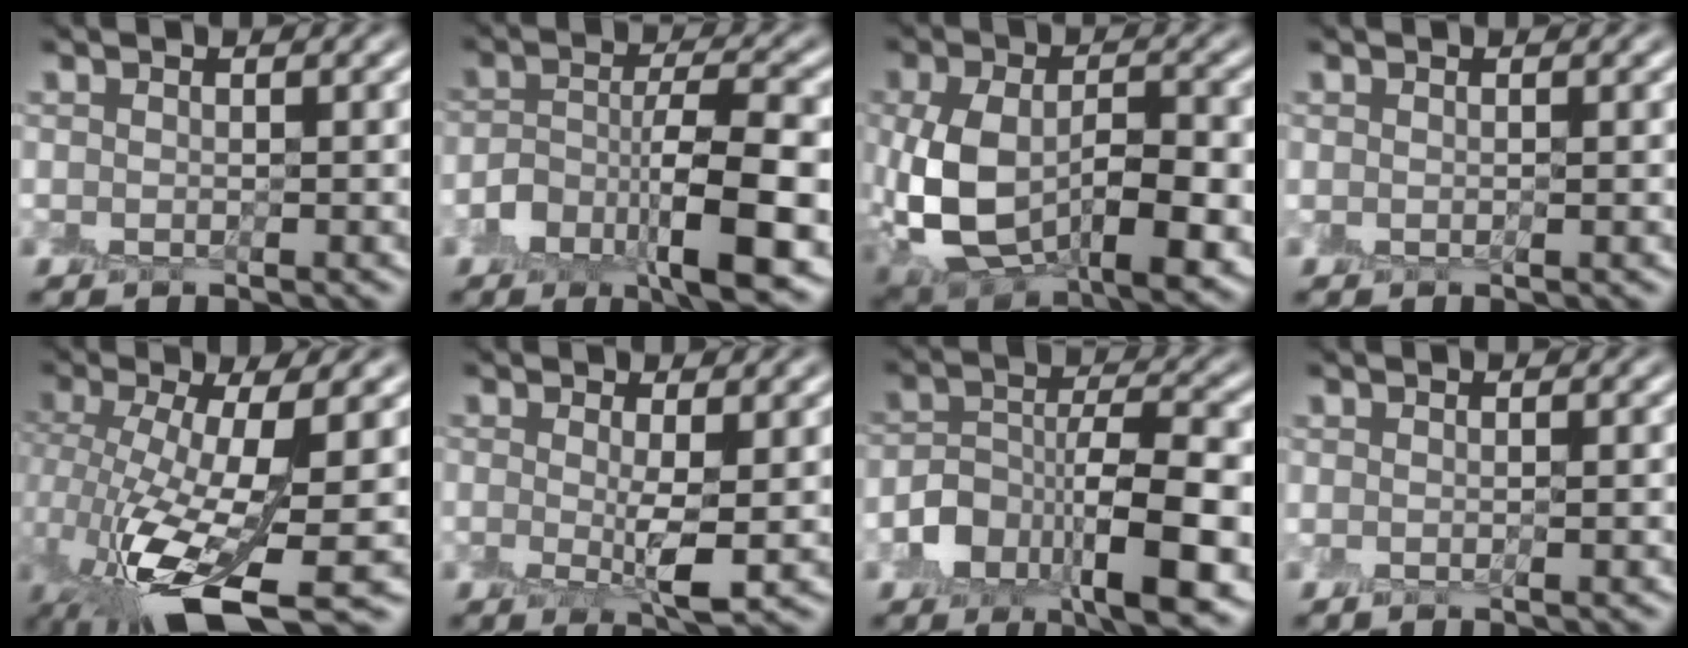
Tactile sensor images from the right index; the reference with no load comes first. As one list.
[{"total": 9.0, "force": [-4.0, 3.4, 7.3], "torque": [-0.116, 0.002, -0.066]}, {"total": 11.3, "force": [-2.1, 6.7, 8.8], "torque": [-0.180, -0.024, -0.020]}, {"total": 0.0}, {"total": 11.5, "force": [-3.0, 3.9, 10.4], "torque": [-0.205, -0.027, -0.041]}, {"total": 2.7, "force": [0.0, 0.5, 2.7], "torque": [-0.047, -0.010, 0.005]}, {"total": 9.9, "force": [-4.4, 4.8, 7.5], "torque": [-0.119, 0.001, -0.070]}, {"total": 0.6, "force": [-0.1, 0.2, 0.5], "torque": [-0.007, 0.000, -0.004]}]